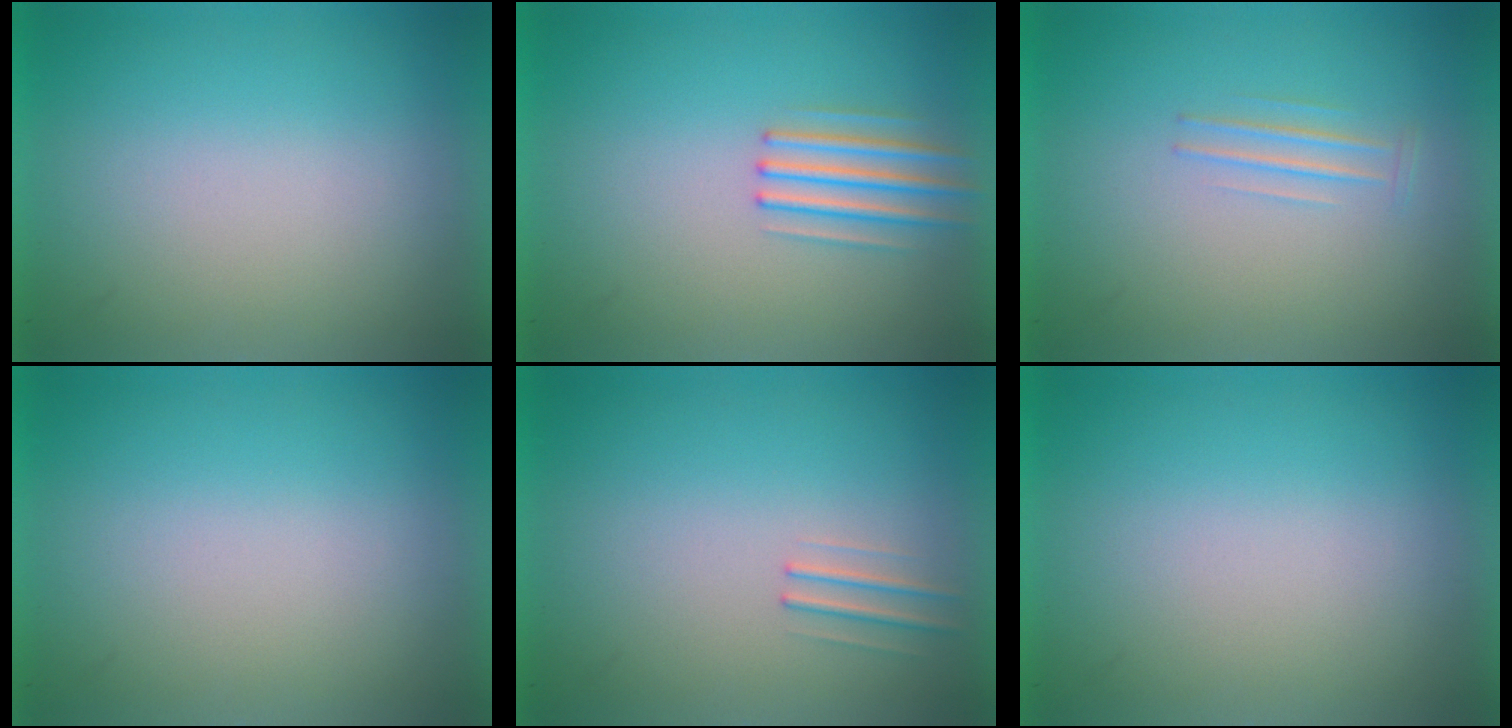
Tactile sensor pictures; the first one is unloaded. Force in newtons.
{"total": 2.3}
{"total": 1.1}
{"total": 0.0}
{"total": 1.0}
{"total": 0.0}